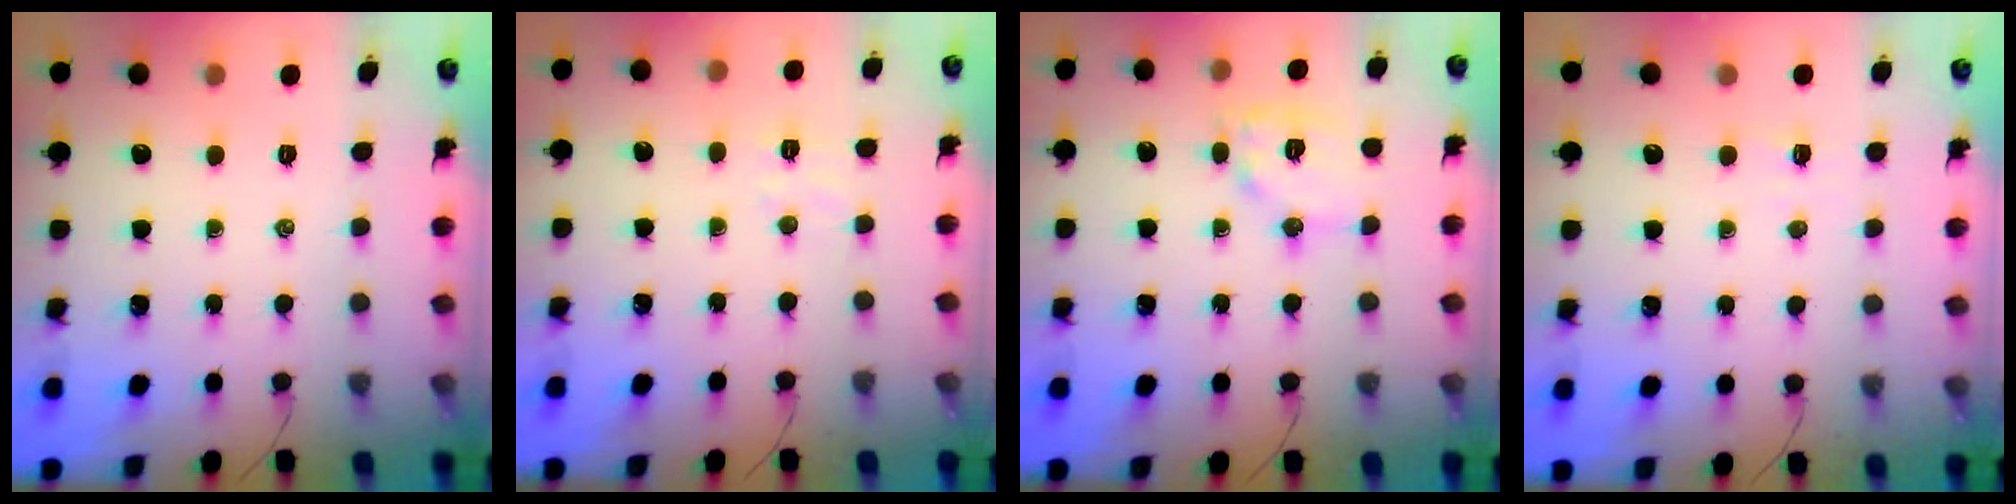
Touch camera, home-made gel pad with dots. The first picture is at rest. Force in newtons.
{"total": 3.5, "press": 3.3, "slide": 1.0}
{"total": 10.7, "press": 10.7, "slide": 0.4}
{"total": 1.2, "press": 1.1, "slide": 0.5}